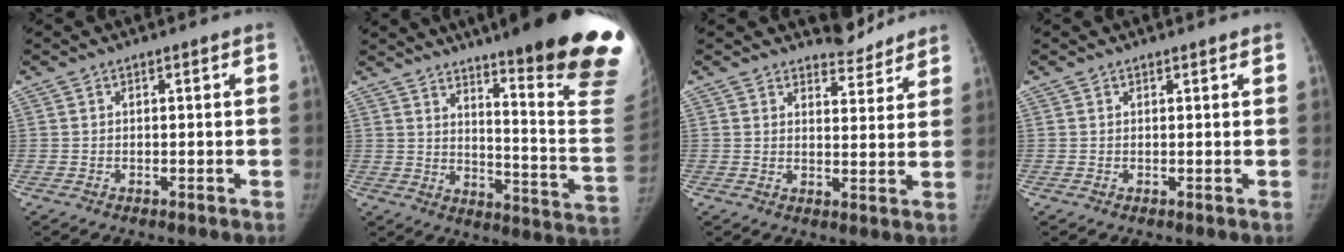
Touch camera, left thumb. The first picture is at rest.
{"total": 26.7, "force": [18.3, 2.8, 19.2], "torque": [-0.194, -0.129, 0.241]}
{"total": 5.2, "force": [4.9, 1.7, 0.0], "torque": [0.022, -0.047, 0.066]}
{"total": 0.6, "force": [0.5, 0.2, 0.1], "torque": [-0.002, -0.004, 0.008]}